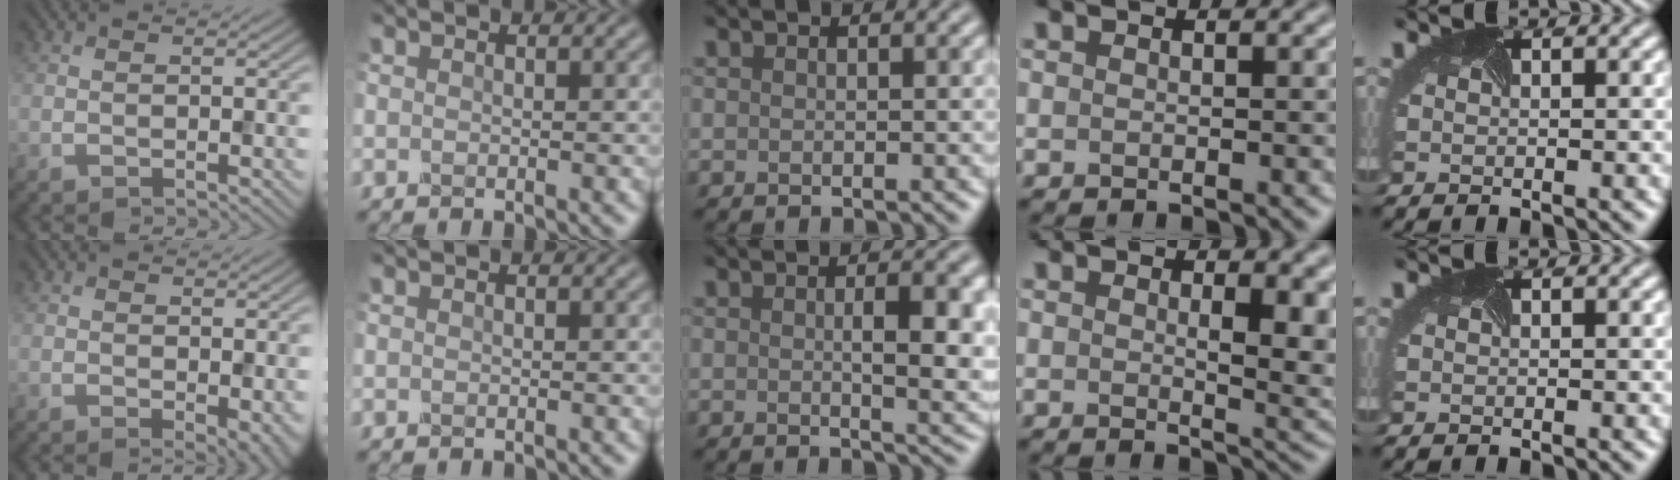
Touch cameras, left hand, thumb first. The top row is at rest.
{"thumb": {"total": 3.9, "force": [-0.4, 2.1, 3.2], "torque": [-0.040, -0.010, -0.001]}, "middle": {"total": 5.1, "force": [0.4, 1.4, 4.9], "torque": [-0.064, 0.000, 0.008]}, "ring": {"total": 5.2, "force": [1.1, 1.8, 4.8], "torque": [-0.054, -0.010, 0.023]}}